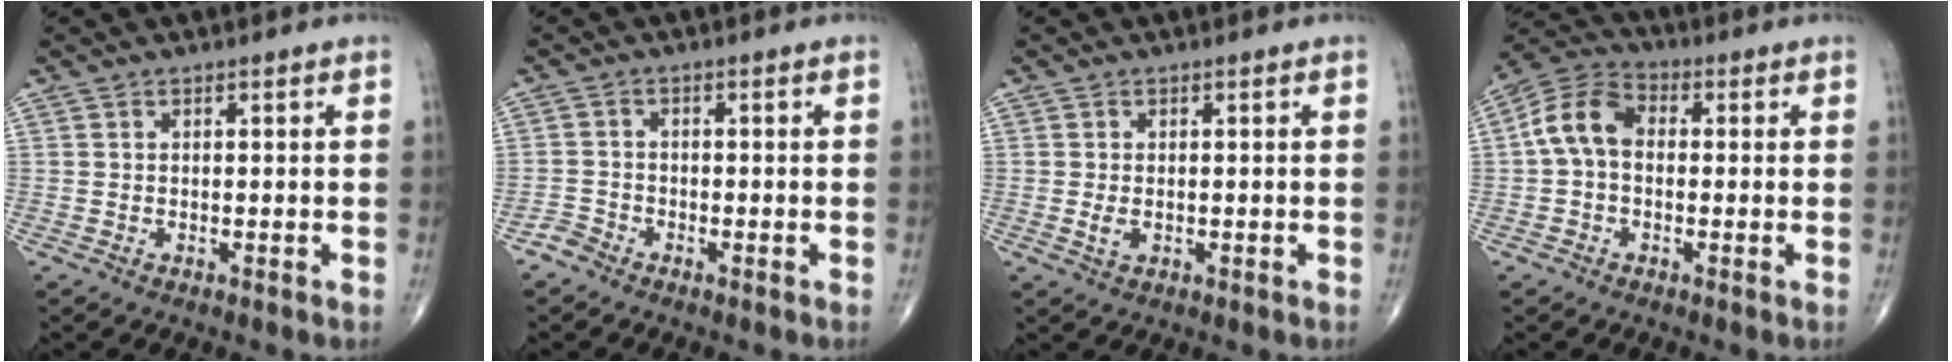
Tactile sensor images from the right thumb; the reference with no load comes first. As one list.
[{"total": 1.9, "force": [-1.7, 0.9, -0.1], "torque": [0.007, 0.002, -0.038]}, {"total": 1.9, "force": [-0.2, 1.2, 1.4], "torque": [-0.028, -0.002, -0.002]}, {"total": 9.0, "force": [0.3, 6.2, 6.5], "torque": [-0.120, 0.028, -0.007]}]